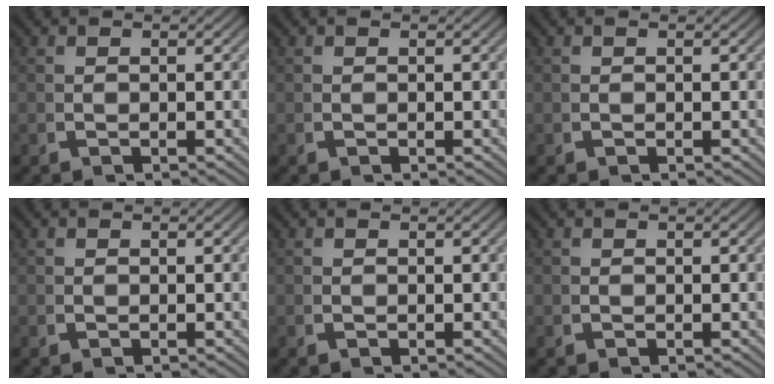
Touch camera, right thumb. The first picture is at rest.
{"total": 0.0}
{"total": 0.0}
{"total": 0.0}
{"total": 0.0}
{"total": 0.0}